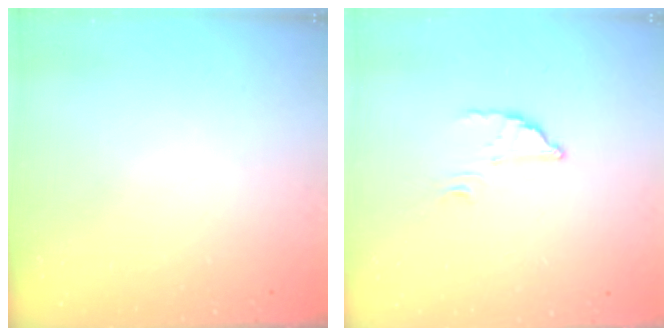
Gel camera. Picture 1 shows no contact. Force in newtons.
{"total": 2.5, "press": 2.5, "slide": 0.2}